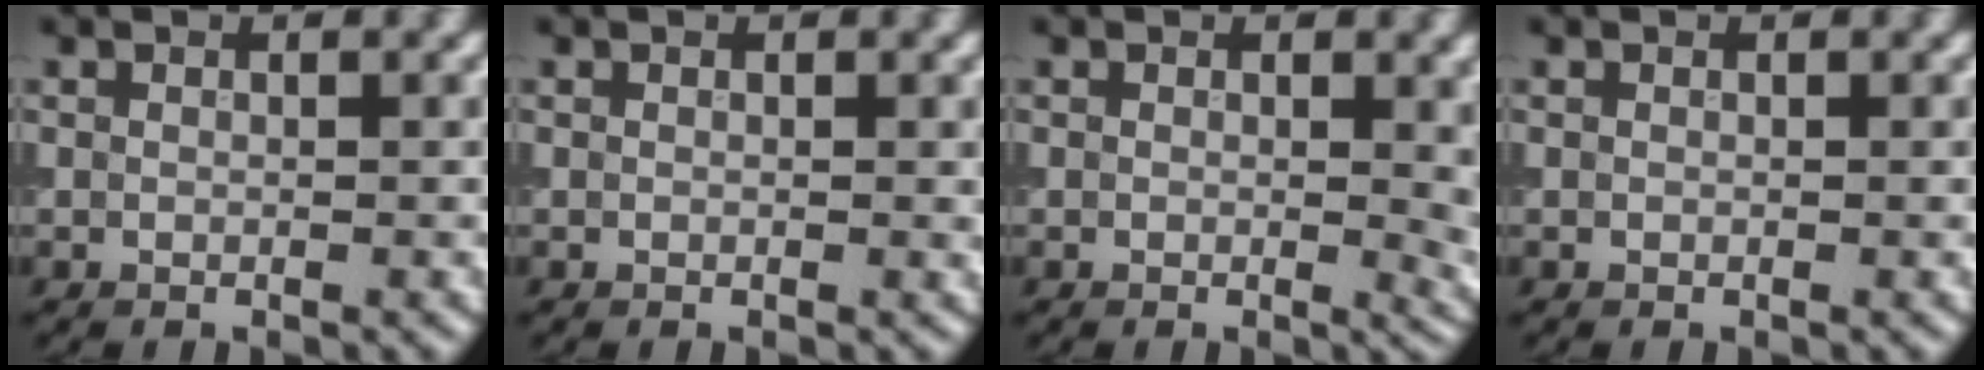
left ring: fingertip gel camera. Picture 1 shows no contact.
{"total": 0.0}
{"total": 3.0, "force": [0.3, 1.5, 2.6], "torque": [-0.020, -0.003, 0.003]}
{"total": 0.0}